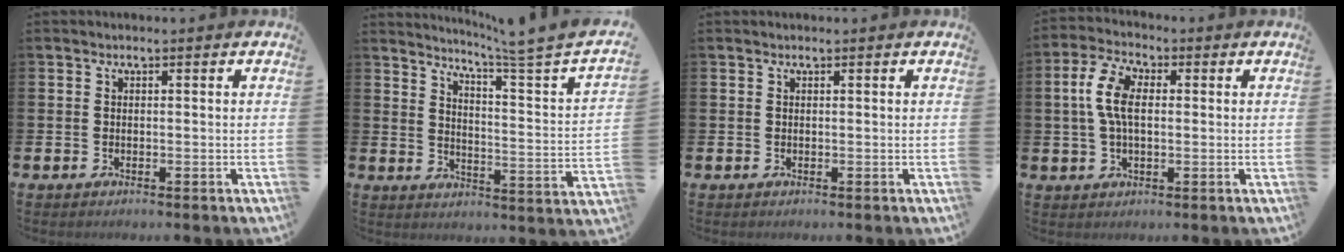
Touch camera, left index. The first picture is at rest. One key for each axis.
{"total": 4.4, "fx": 3.6, "fy": -1.4, "fz": 2.1, "tx": -0.048, "ty": -0.047, "tz": 0.046}
{"total": 0.0}
{"total": 6.5, "fx": 1.6, "fy": 3.5, "fz": 5.3, "tx": -0.114, "ty": 0.014, "tz": 0.024}